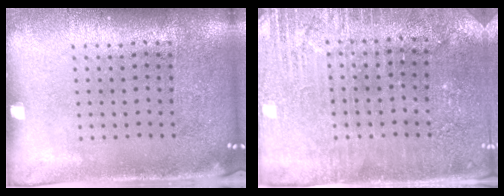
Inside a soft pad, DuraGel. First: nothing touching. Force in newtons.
{"total": 3.0, "press": 2.9, "slide": 0.5}